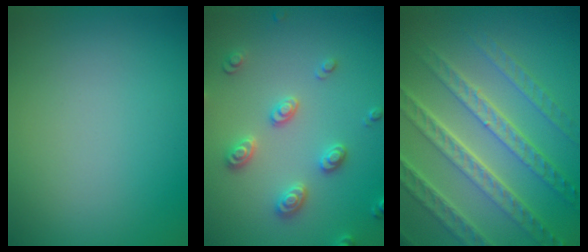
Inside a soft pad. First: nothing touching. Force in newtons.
{"total": 2.9, "press": 2.8, "slide": 0.4}
{"total": 7.9, "press": 5.7, "slide": 5.5}